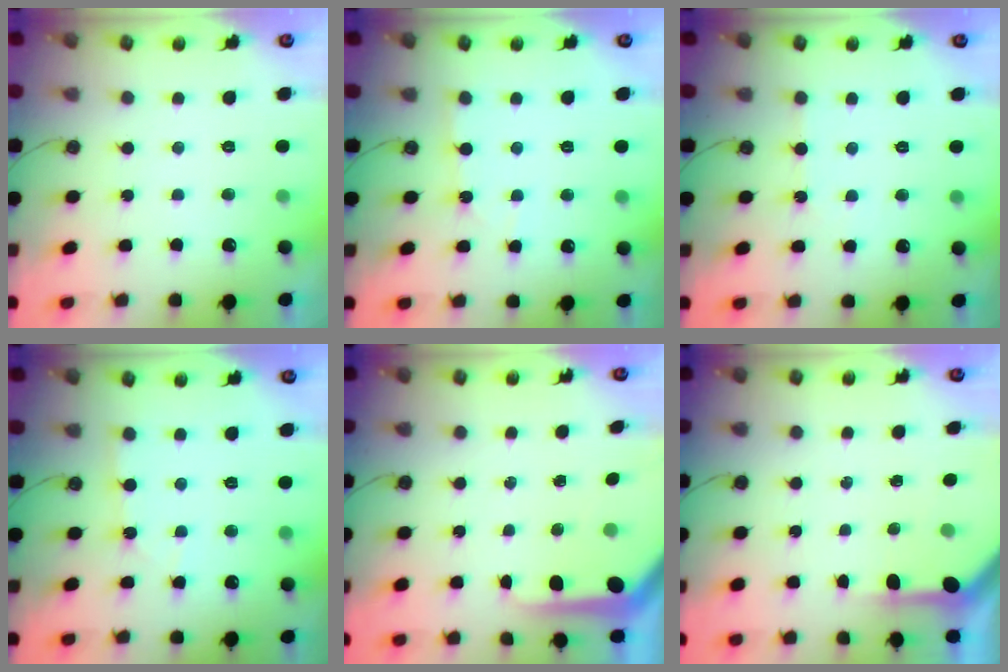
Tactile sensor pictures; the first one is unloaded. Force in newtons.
{"total": 2.2, "press": 2.2, "slide": 0.4}
{"total": 2.9, "press": 2.8, "slide": 0.5}
{"total": 2.2, "press": 2.2, "slide": 0.4}
{"total": 5.9, "press": 5.8, "slide": 0.4}
{"total": 4.0, "press": 4.0, "slide": 0.3}